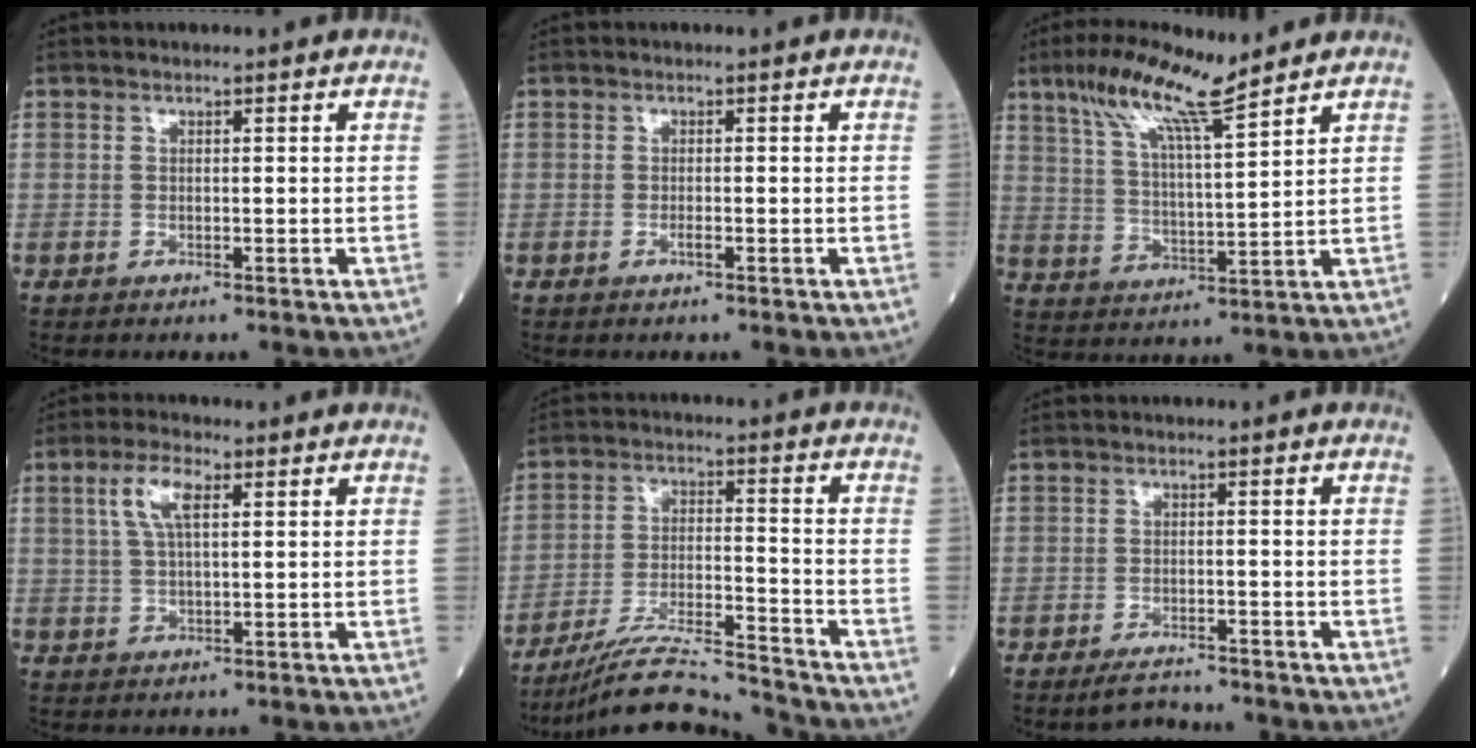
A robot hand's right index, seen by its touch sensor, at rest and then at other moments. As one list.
[{"total": 0.8, "force": [-0.4, 0.0, 0.7], "torque": [-0.013, 0.001, -0.006]}, {"total": 10.7, "force": [7.6, 0.7, 7.4], "torque": [-0.143, 0.010, 0.139]}, {"total": 5.3, "force": [2.0, 1.5, 4.7], "torque": [-0.102, 0.012, 0.041]}, {"total": 11.9, "force": [-11.4, -1.1, 3.1], "torque": [-0.055, 0.003, -0.208]}, {"total": 3.1, "force": [-3.0, 0.4, 0.7], "torque": [-0.016, -0.011, -0.050]}]